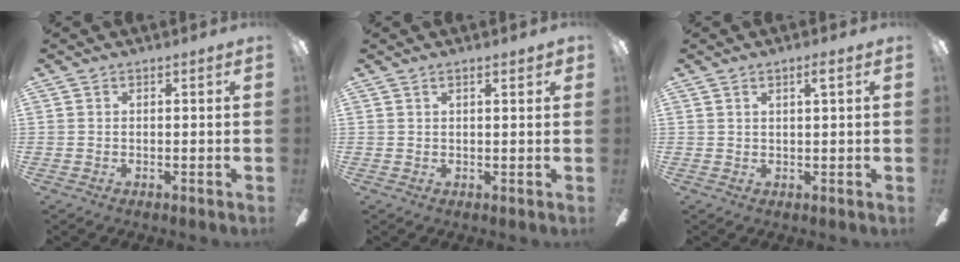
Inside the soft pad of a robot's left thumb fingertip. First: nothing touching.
{"total": 2.0, "force": [1.0, 0.1, 1.7], "torque": [-0.037, 0.000, 0.017]}
{"total": 2.3, "force": [1.2, 0.1, 1.9], "torque": [-0.032, -0.001, 0.017]}